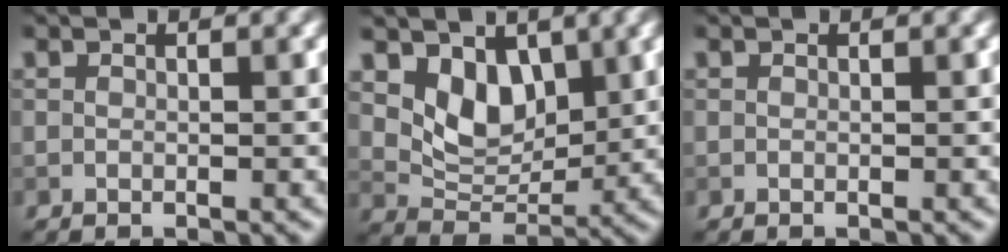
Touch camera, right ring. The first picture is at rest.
{"total": 4.8, "force": [1.8, 3.3, 3.0], "torque": [-0.056, -0.017, 0.032]}
{"total": 0.0}